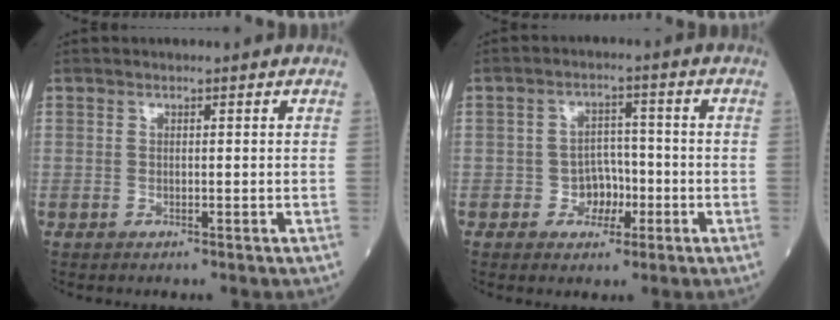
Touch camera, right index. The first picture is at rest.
{"total": 4.4, "force": [-1.5, 3.6, 2.1], "torque": [-0.023, 0.015, -0.023]}